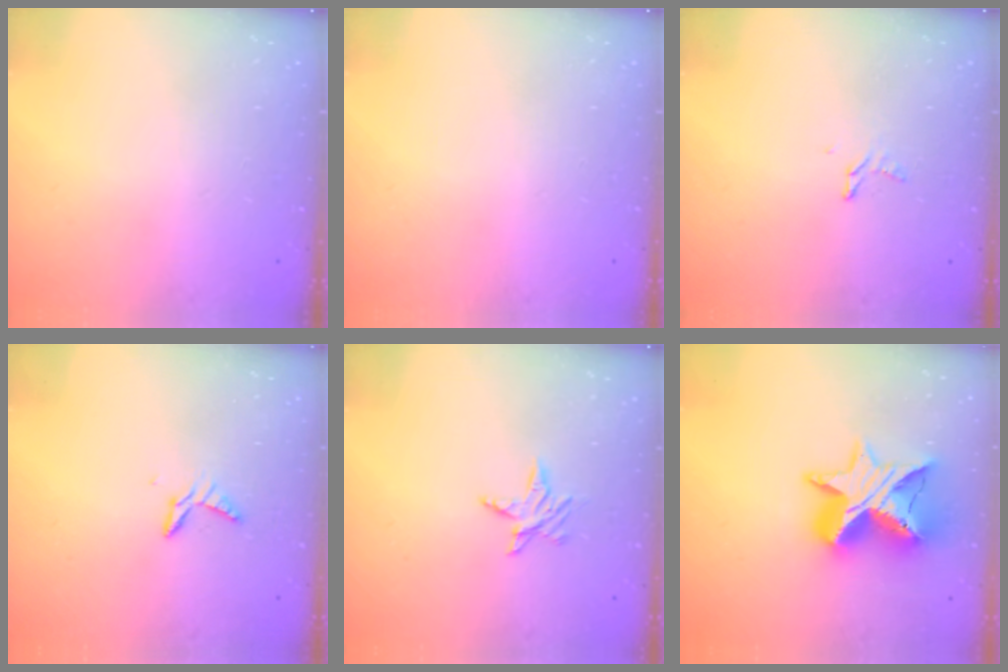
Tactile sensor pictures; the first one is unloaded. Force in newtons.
{"total": 0.0}
{"total": 3.5, "press": 3.5, "slide": 0.4}
{"total": 6.2, "press": 6.1, "slide": 0.4}
{"total": 5.1, "press": 5.1, "slide": 0.5}
{"total": 16.2, "press": 16.2, "slide": 1.2}